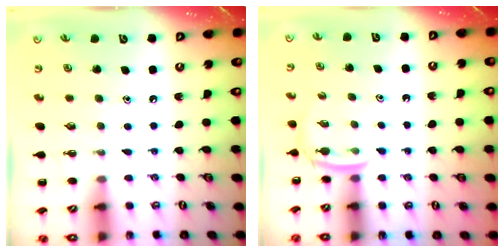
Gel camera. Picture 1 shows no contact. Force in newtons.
{"total": 3.3, "press": 3.1, "slide": 1.2}